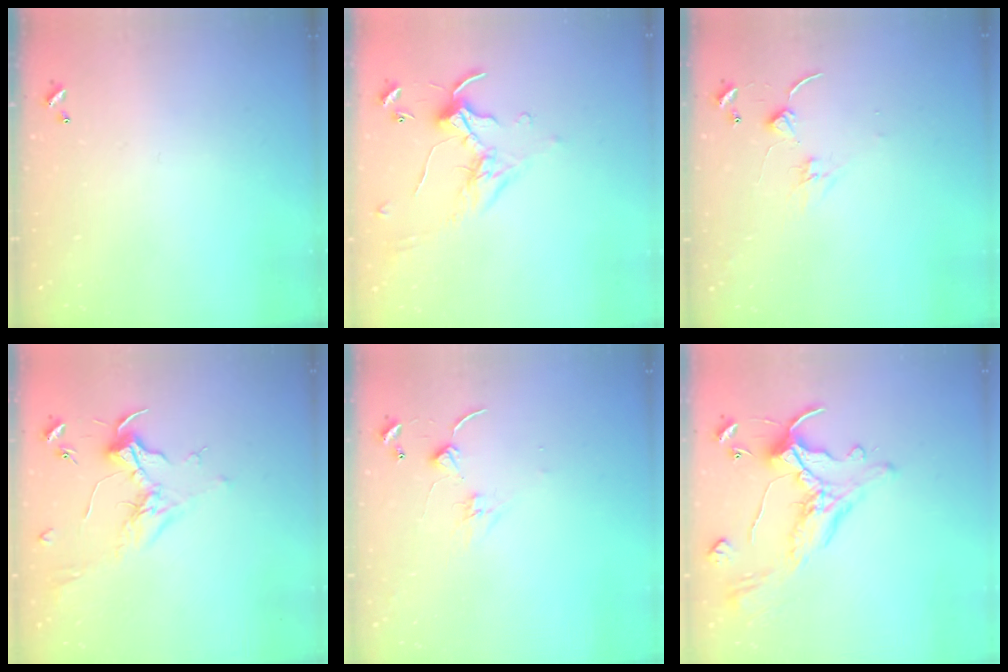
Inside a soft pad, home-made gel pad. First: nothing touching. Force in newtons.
{"total": 0.0}
{"total": 0.6, "press": 0.5, "slide": 0.3}
{"total": 1.8, "press": 1.7, "slide": 0.7}
{"total": 0.6, "press": 0.5, "slide": 0.3}
{"total": 2.5, "press": 2.2, "slide": 1.2}